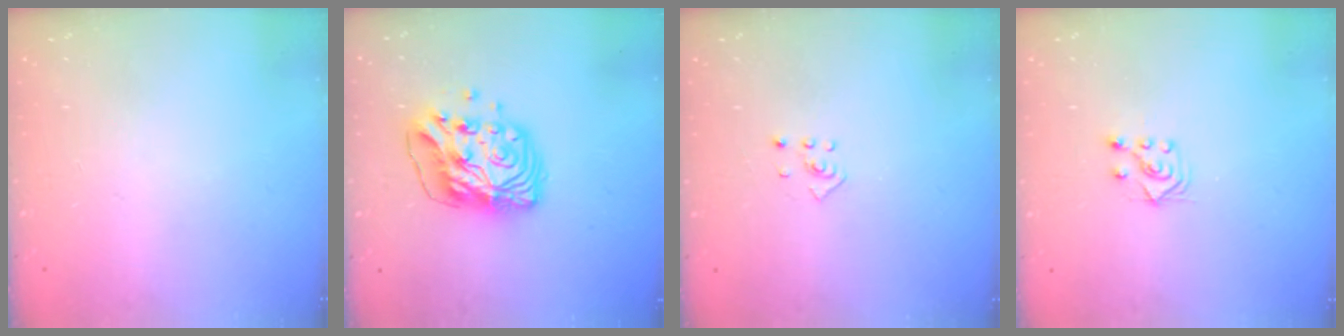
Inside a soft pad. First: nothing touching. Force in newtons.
{"total": 12.2, "press": 12.1, "slide": 1.2}
{"total": 2.0, "press": 1.9, "slide": 0.8}
{"total": 5.7, "press": 5.7, "slide": 0.8}